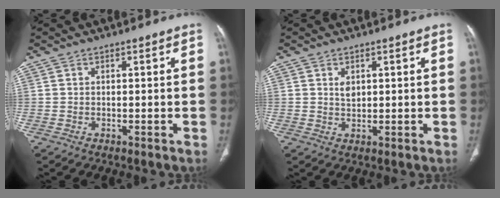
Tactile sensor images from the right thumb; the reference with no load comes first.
{"total": 2.2, "force": [0.9, 1.4, 1.5], "torque": [-0.018, -0.006, 0.019]}